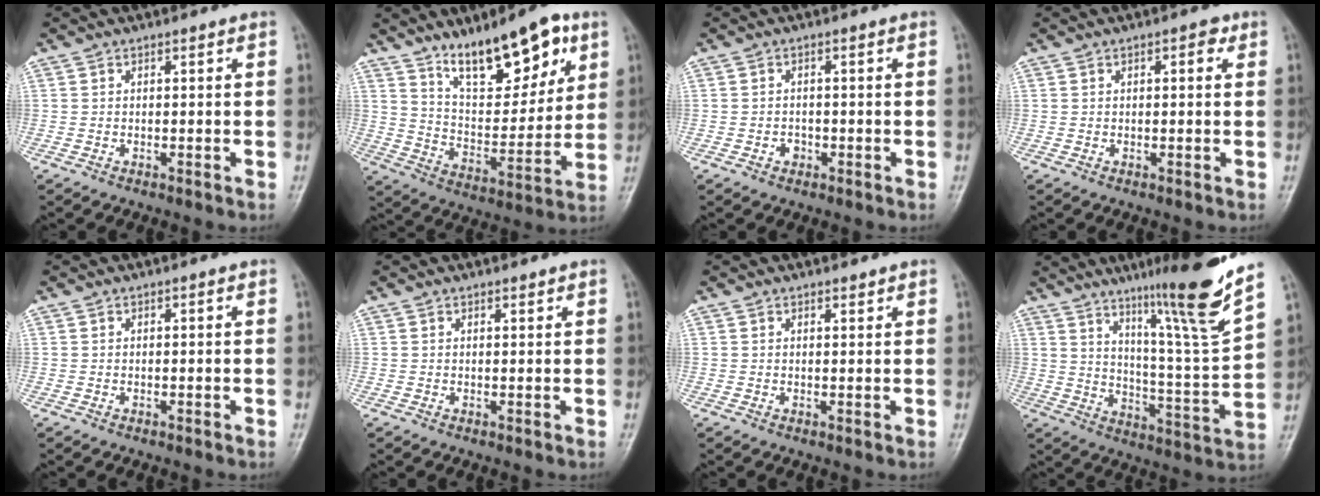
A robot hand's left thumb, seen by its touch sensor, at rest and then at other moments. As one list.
[{"total": 17.3, "force": [10.8, 6.5, 11.8], "torque": [-0.143, -0.058, 0.187]}, {"total": 1.5, "force": [-0.5, 1.2, 0.5], "torque": [0.000, 0.004, -0.009]}, {"total": 1.9, "force": [0.8, 0.9, 1.5], "torque": [-0.015, 0.001, 0.008]}, {"total": 0.0}, {"total": 0.7, "force": [0.6, 0.2, 0.2], "torque": [-0.005, -0.006, 0.010]}, {"total": 1.0, "force": [0.9, 0.3, 0.3], "torque": [-0.003, -0.007, 0.013]}, {"total": 18.2, "force": [12.3, 0.0, 13.3], "torque": [-0.182, -0.076, 0.197]}]